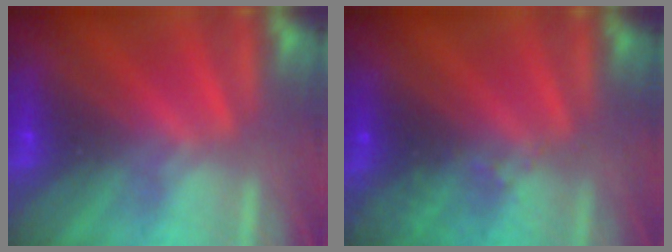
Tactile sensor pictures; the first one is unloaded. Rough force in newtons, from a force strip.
{"total": 2.9}